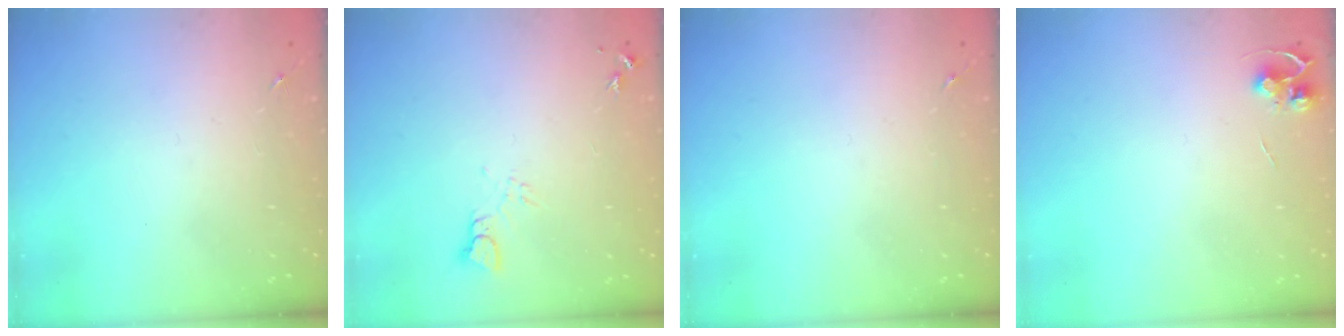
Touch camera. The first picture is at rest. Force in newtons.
{"total": 4.4, "press": 4.4, "slide": 0.4}
{"total": 0.0}
{"total": 5.7, "press": 5.6, "slide": 0.4}